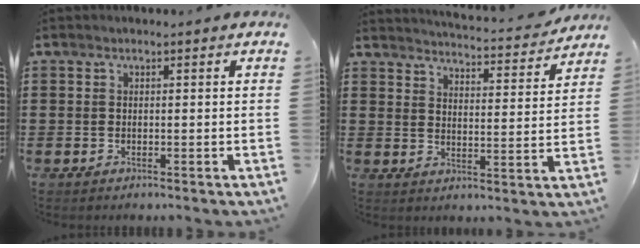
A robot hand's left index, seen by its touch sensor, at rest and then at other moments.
{"total": 3.9, "force": [3.8, -0.6, 0.6], "torque": [-0.023, -0.035, 0.059]}